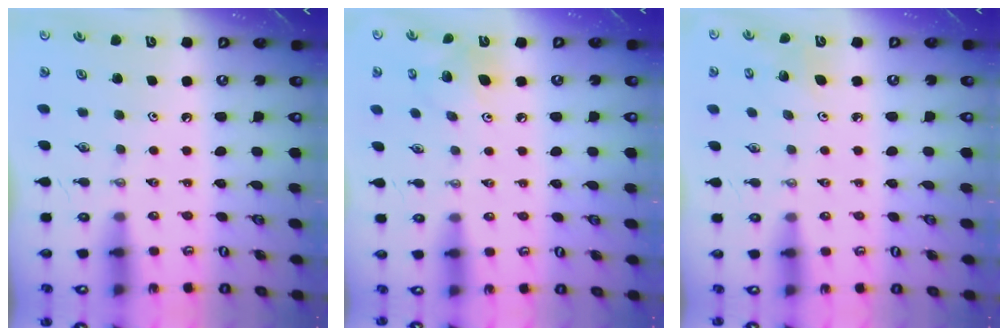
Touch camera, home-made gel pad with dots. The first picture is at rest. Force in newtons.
{"total": 9.7, "press": 9.5, "slide": 1.8}
{"total": 3.4, "press": 2.9, "slide": 1.7}